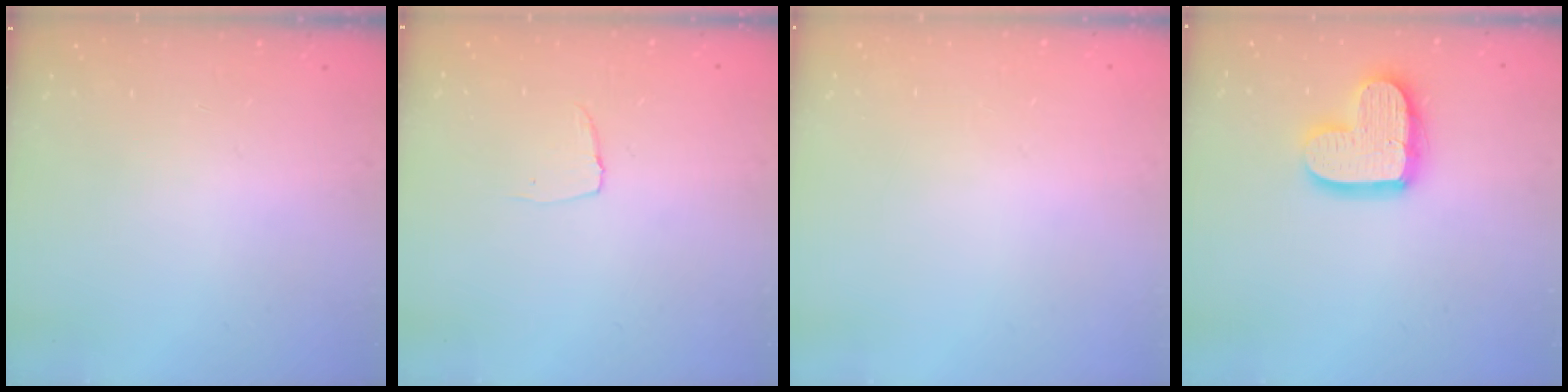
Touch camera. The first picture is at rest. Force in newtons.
{"total": 3.5, "press": 3.5, "slide": 0.3}
{"total": 0.0}
{"total": 14.5, "press": 14.4, "slide": 1.3}